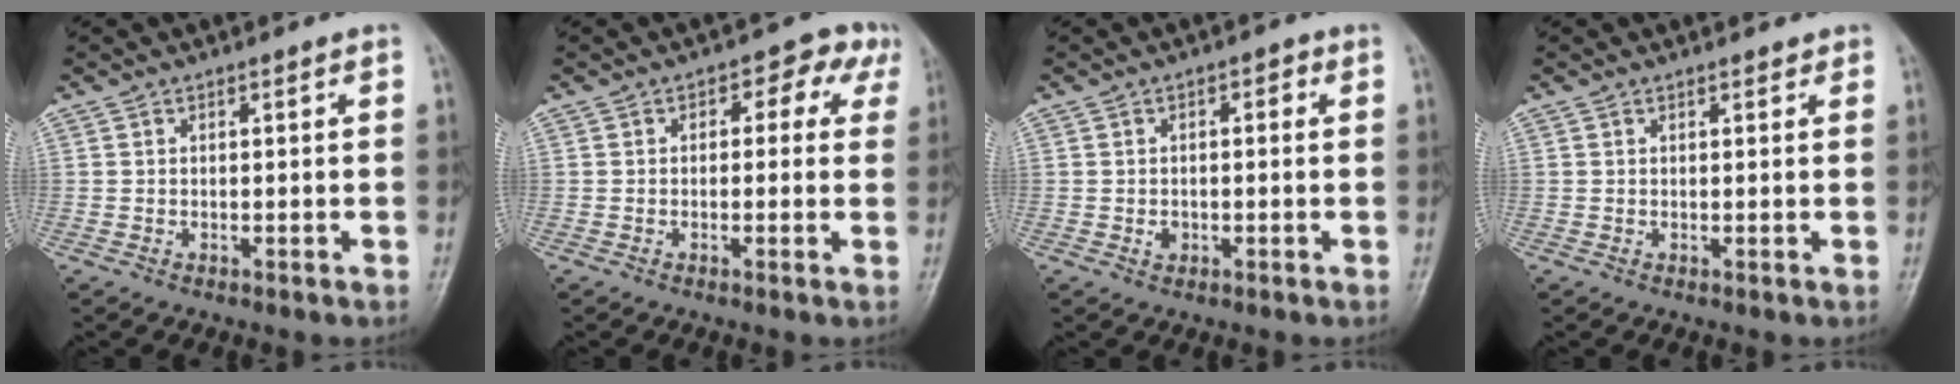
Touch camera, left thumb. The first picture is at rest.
{"total": 5.2, "force": [1.5, 3.6, 3.4], "torque": [0.008, 0.012, 0.002]}
{"total": 2.7, "force": [-0.2, 2.2, 1.6], "torque": [-0.007, 0.009, -0.005]}
{"total": 1.0, "force": [0.8, 0.5, 0.3], "torque": [-0.003, -0.003, 0.007]}